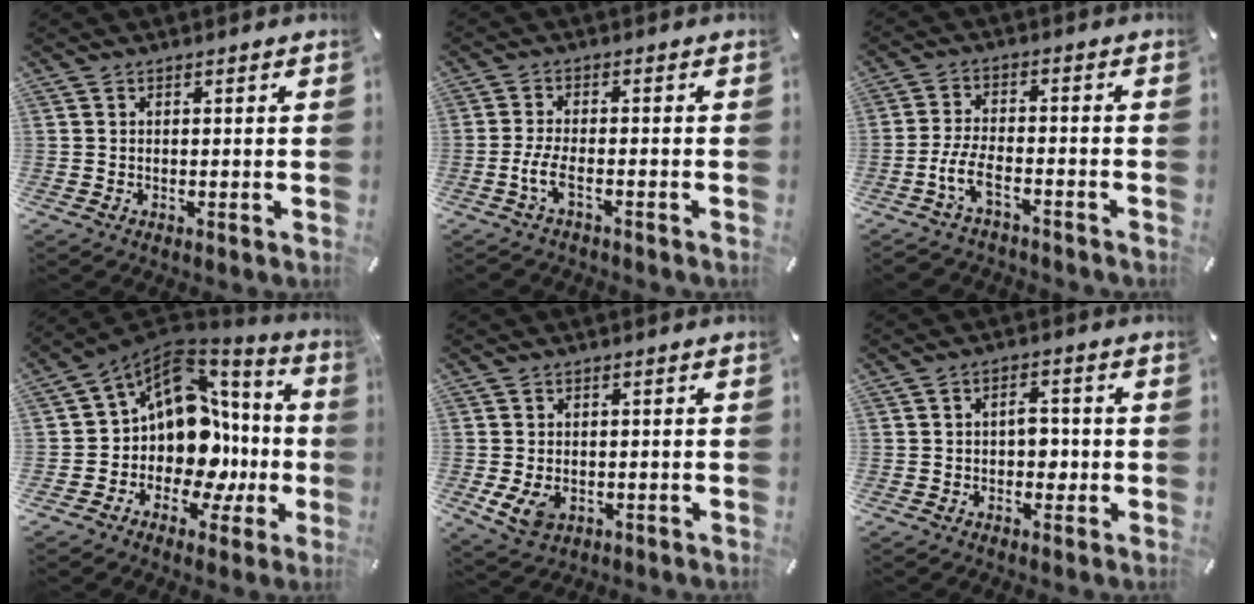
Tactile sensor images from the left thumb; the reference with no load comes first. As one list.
[{"total": 4.8, "force": [-2.2, 1.6, 4.0], "torque": [-0.093, -0.004, -0.044]}, {"total": 7.5, "force": [-4.1, 3.6, 5.2], "torque": [-0.116, 0.009, -0.077]}, {"total": 14.7, "force": [2.7, 11.7, 8.4], "torque": [-0.146, -0.067, 0.055]}, {"total": 4.8, "force": [-1.2, 3.7, 2.8], "torque": [-0.059, -0.002, -0.023]}, {"total": 4.4, "force": [-0.3, 3.0, 3.2], "torque": [-0.044, 0.004, -0.011]}]